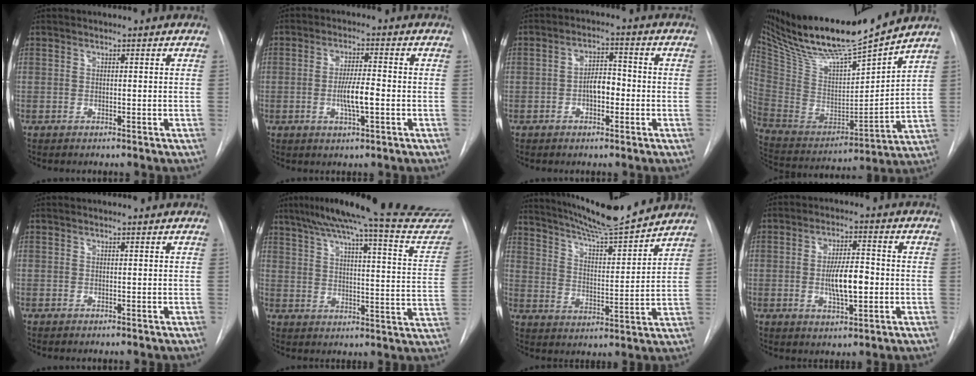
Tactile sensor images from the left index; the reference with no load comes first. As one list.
[{"total": 5.3, "force": [-1.2, 0.7, 5.1], "torque": [-0.098, -0.004, -0.020]}, {"total": 4.3, "force": [-1.1, 2.1, 3.6], "torque": [-0.060, 0.013, -0.021]}, {"total": 22.3, "force": [18.8, 2.0, 11.8], "torque": [-0.219, -0.003, 0.331]}, {"total": 0.9, "force": [0.9, 0.0, 0.2], "torque": [-0.008, 0.007, 0.009]}, {"total": 27.9, "force": [25.2, 1.4, 12.0], "torque": [-0.174, -0.075, 0.307]}, {"total": 15.1, "force": [14.0, 0.1, 5.6], "torque": [-0.096, -0.005, 0.220]}, {"total": 7.3, "force": [-0.8, 2.1, 7.0], "torque": [-0.127, 0.002, -0.013]}]